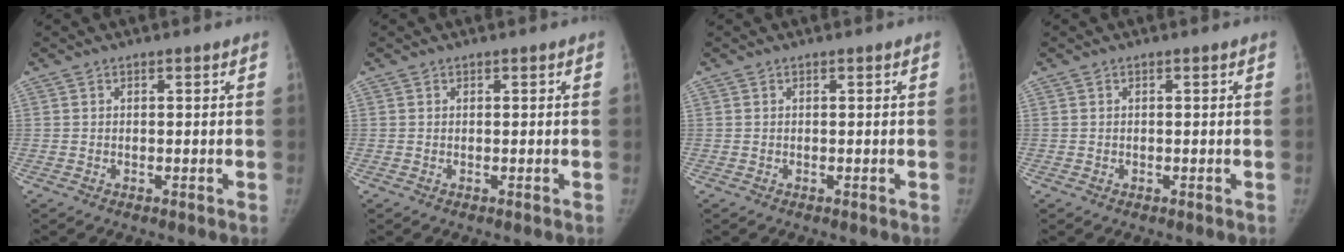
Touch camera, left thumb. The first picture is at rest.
{"total": 0.0}
{"total": 0.0}
{"total": 0.0}